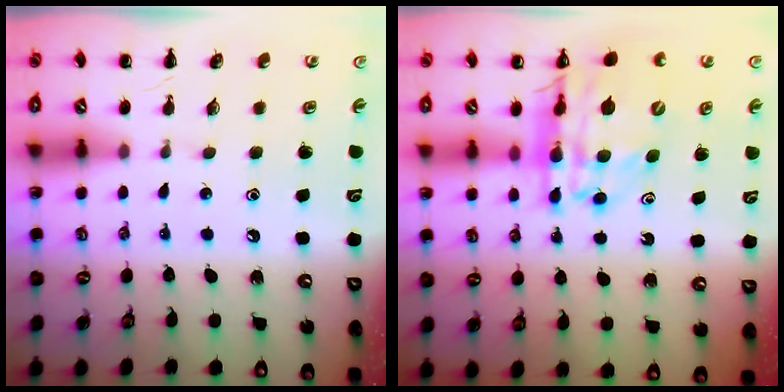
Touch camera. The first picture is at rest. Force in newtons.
{"total": 16.5, "press": 15.9, "slide": 4.4}